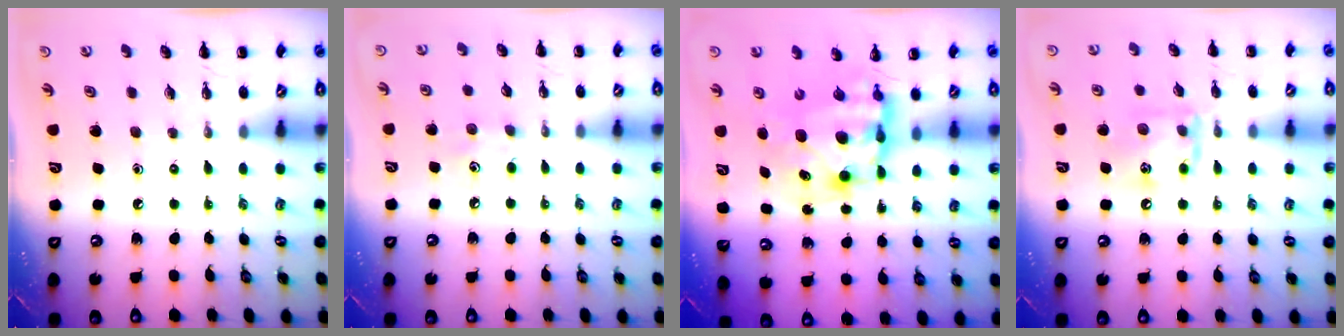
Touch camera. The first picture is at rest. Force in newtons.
{"total": 6.3, "press": 6.1, "slide": 1.8}
{"total": 9.7, "press": 9.3, "slide": 3.0}
{"total": 11.8, "press": 11.8, "slide": 1.2}